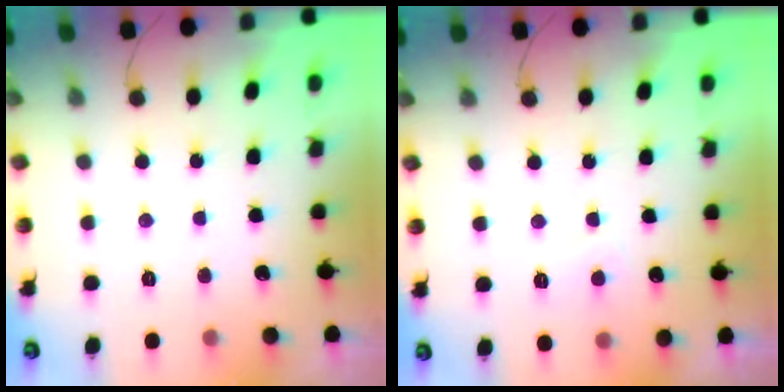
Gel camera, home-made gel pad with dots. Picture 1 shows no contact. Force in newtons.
{"total": 3.0, "press": 3.0, "slide": 0.5}